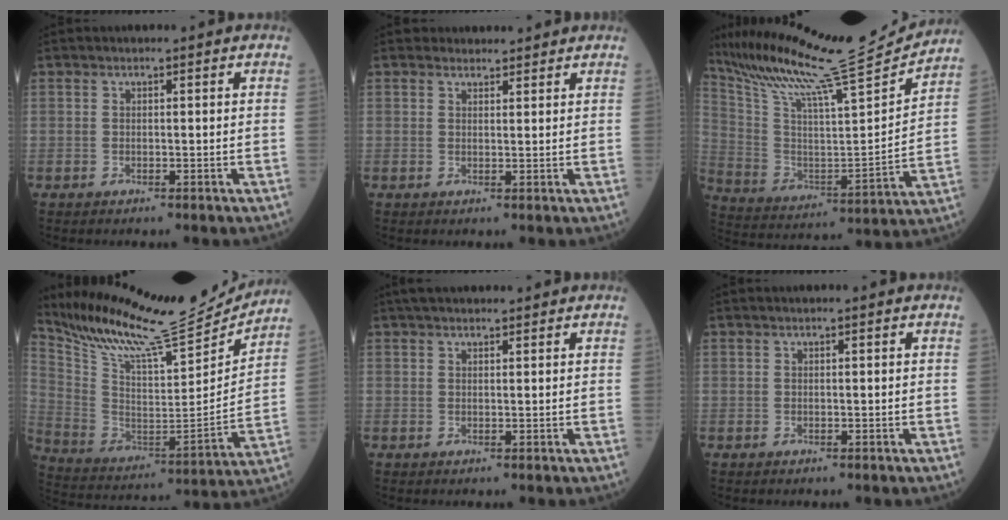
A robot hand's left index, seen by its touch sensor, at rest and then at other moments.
{"total": 2.4, "force": [2.3, 0.8, -0.1], "torque": [0.001, 0.010, 0.030]}
{"total": 22.9, "force": [21.0, -0.8, 9.1], "torque": [-0.182, -0.049, 0.336]}
{"total": 22.1, "force": [20.9, 1.7, 7.0], "torque": [-0.150, -0.059, 0.331]}
{"total": 6.3, "force": [5.5, 1.1, 3.0], "torque": [-0.040, 0.038, 0.084]}
{"total": 0.7, "force": [0.5, -0.1, 0.4], "torque": [-0.006, 0.011, 0.012]}